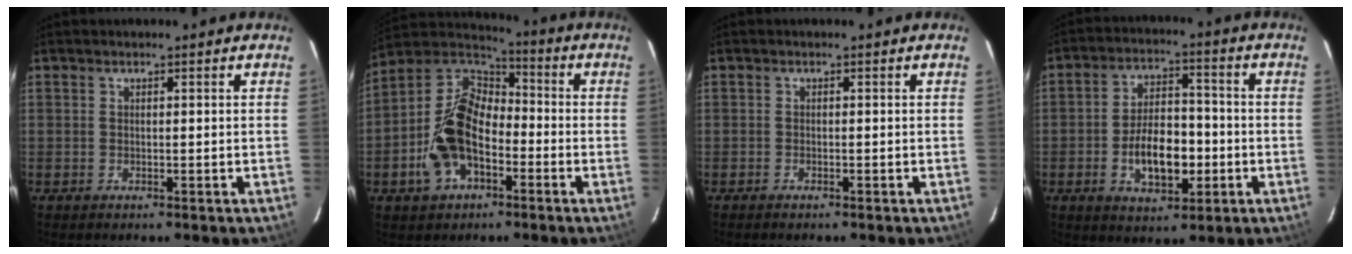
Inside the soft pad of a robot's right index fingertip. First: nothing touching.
{"total": 14.6, "force": [-4.7, 9.5, 10.1], "torque": [-0.216, 0.020, -0.089]}
{"total": 0.7, "force": [-0.7, 0.1, 0.2], "torque": [-0.003, -0.002, -0.012]}
{"total": 10.8, "force": [-2.9, 5.7, 8.7], "torque": [-0.164, 0.014, -0.039]}